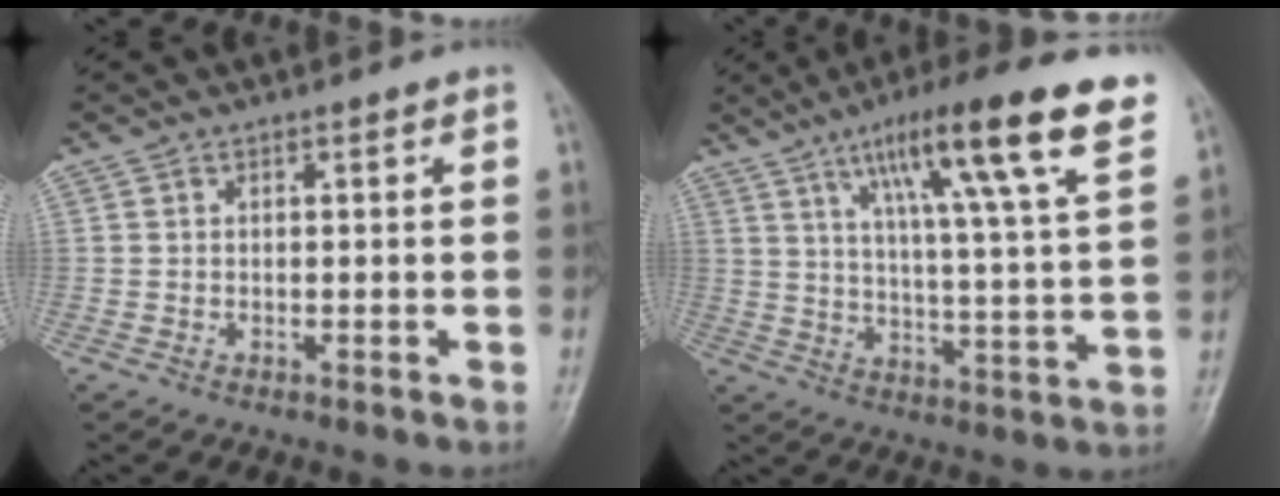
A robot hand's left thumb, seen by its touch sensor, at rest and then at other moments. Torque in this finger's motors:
{"motor_torque": [0.45, 0.38, 1.60, -1.17, 0.14]}